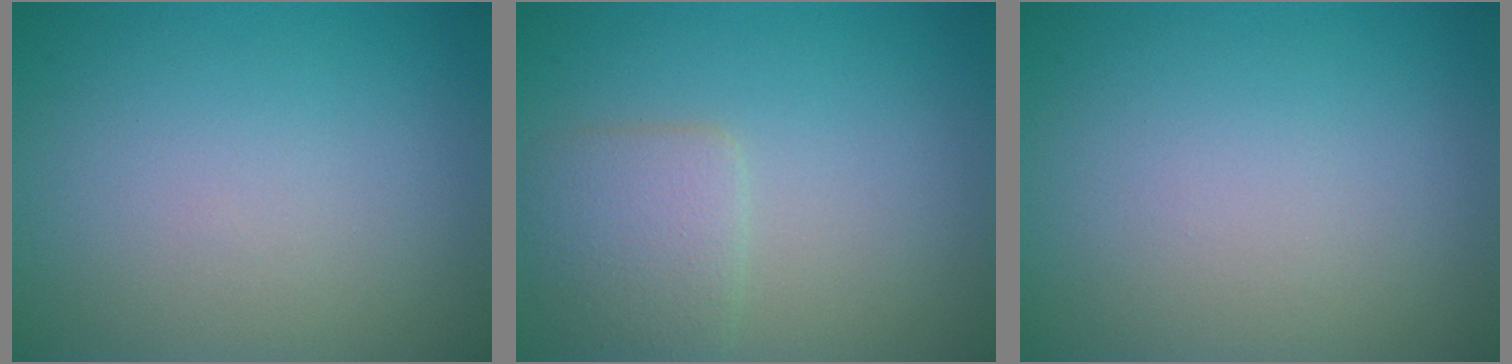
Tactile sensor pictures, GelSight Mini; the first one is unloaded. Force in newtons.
{"total": 2.9, "press": 2.9, "slide": 0.0}
{"total": 0.0}